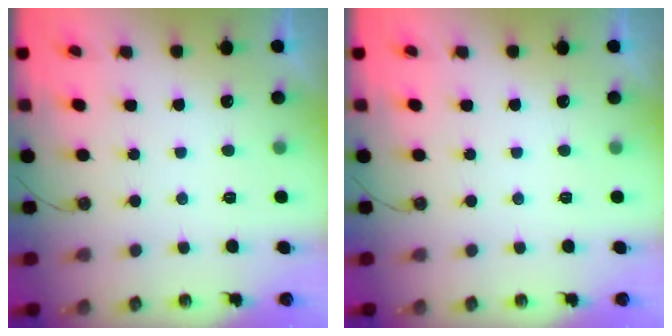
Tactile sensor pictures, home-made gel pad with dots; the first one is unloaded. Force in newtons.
{"total": 0.0}